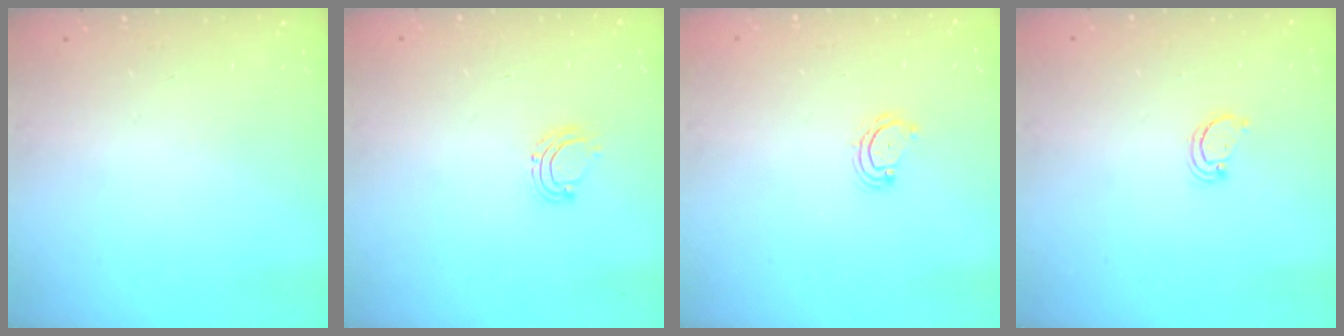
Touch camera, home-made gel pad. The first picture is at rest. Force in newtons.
{"total": 6.6, "press": 6.6, "slide": 0.5}
{"total": 4.1, "press": 4.1, "slide": 0.6}
{"total": 2.4, "press": 2.4, "slide": 0.2}